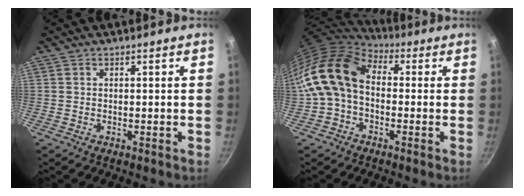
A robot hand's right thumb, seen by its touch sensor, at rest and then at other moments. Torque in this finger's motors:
{"motor_torque": [1.49, 2.57, 1.15, -1.06, 0.30]}